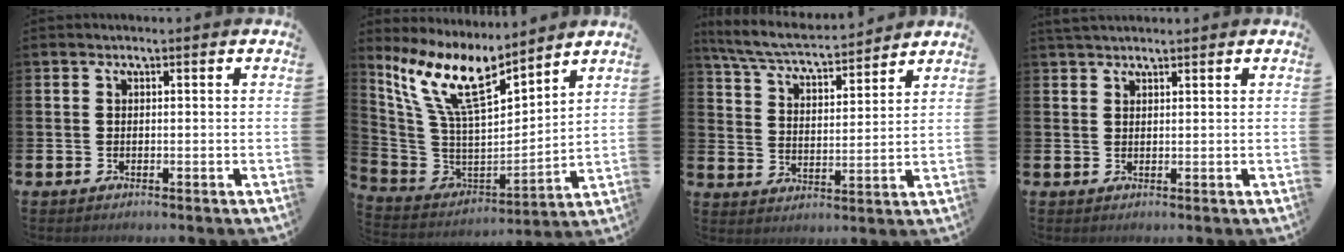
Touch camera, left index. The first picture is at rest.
{"total": 12.0, "force": [9.1, 3.7, 6.9], "torque": [-0.174, -0.050, 0.164]}
{"total": 6.2, "force": [5.9, 0.8, 1.9], "torque": [-0.068, -0.040, 0.100]}
{"total": 1.9, "force": [1.8, 0.4, 0.3], "torque": [-0.001, -0.003, 0.031]}